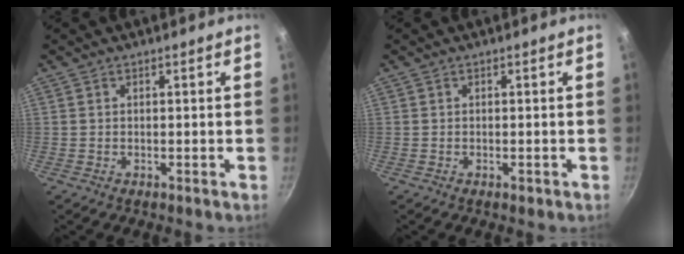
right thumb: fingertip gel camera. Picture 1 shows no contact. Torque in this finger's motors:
{"motor_torque": [0.06, 0.00, 0.23, -0.06, 0.05]}